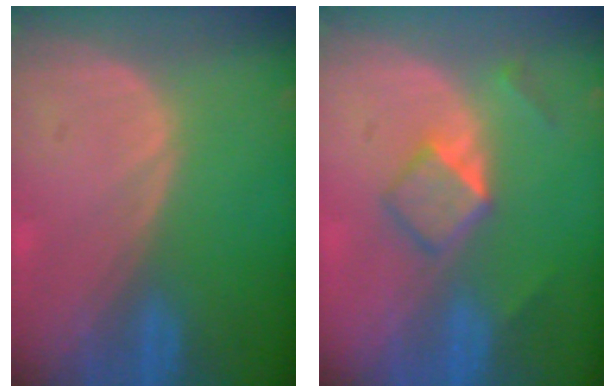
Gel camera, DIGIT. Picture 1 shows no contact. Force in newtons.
{"total": 5.4, "press": 4.6, "slide": 2.8}